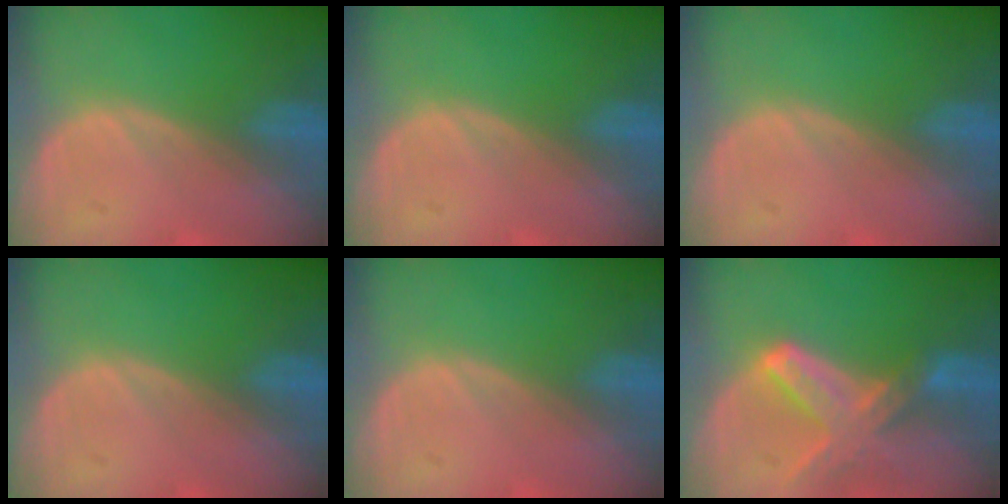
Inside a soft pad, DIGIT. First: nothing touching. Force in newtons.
{"total": 0.0}
{"total": 0.0}
{"total": 0.0}
{"total": 0.0}
{"total": 8.0, "press": 7.0, "slide": 3.8}